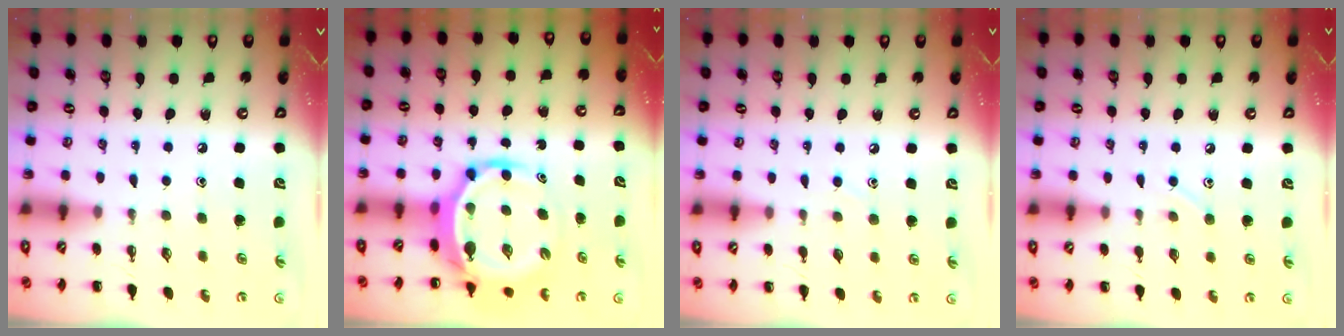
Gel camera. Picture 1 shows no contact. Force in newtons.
{"total": 7.0, "press": 6.7, "slide": 2.1}
{"total": 2.3, "press": 2.2, "slide": 0.9}
{"total": 4.7, "press": 4.4, "slide": 1.4}